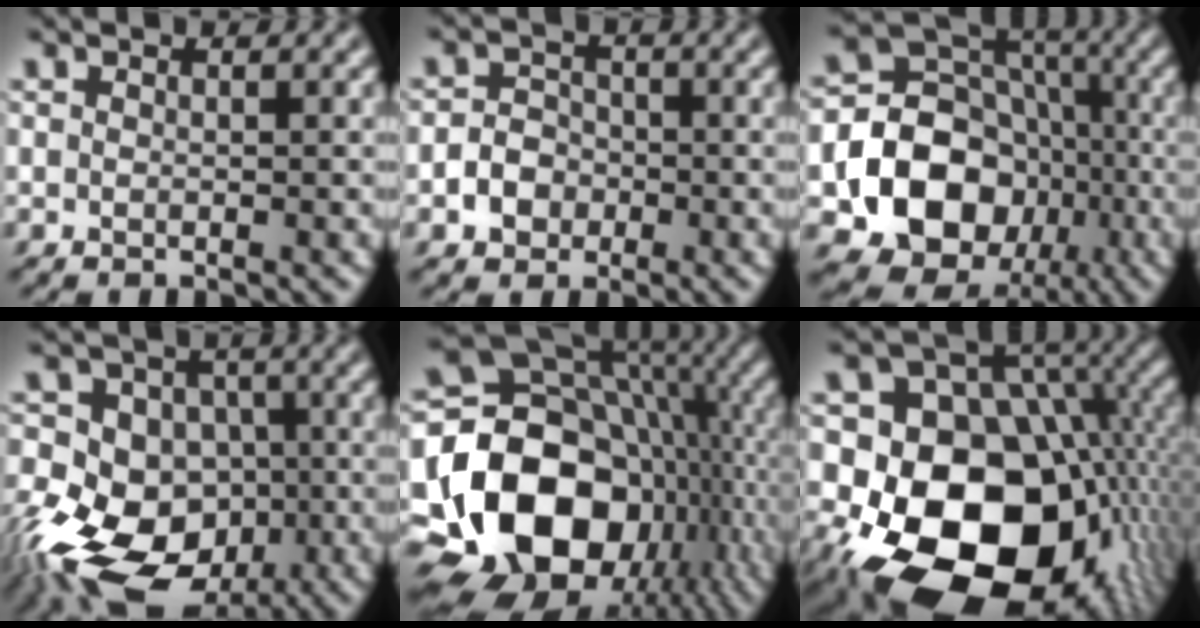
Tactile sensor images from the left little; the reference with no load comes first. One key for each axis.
{"total": 2.8, "fx": -1.1, "fy": 2.3, "fz": 1.1, "tx": -0.007, "ty": 0.003, "tz": -0.025}
{"total": 14.6, "fx": -3.9, "fy": 12.4, "fz": 6.6, "tx": -0.124, "ty": -0.015, "tz": -0.088}
{"total": 17.8, "fx": -8.1, "fy": 12.8, "fz": 9.3, "tx": -0.160, "ty": -0.010, "tz": -0.147}
{"total": 19.2, "fx": -4.7, "fy": 15.1, "fz": 10.8, "tx": -0.208, "ty": -0.015, "tz": -0.074}
{"total": 19.8, "fx": -4.1, "fy": 15.0, "fz": 12.3, "tx": -0.199, "ty": -0.020, "tz": -0.055}